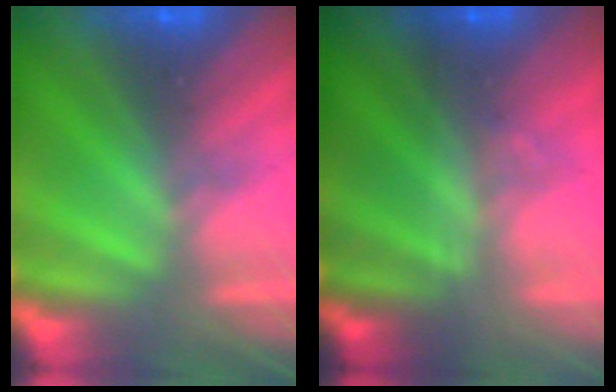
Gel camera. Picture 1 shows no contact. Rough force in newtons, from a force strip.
{"total": 1.8}